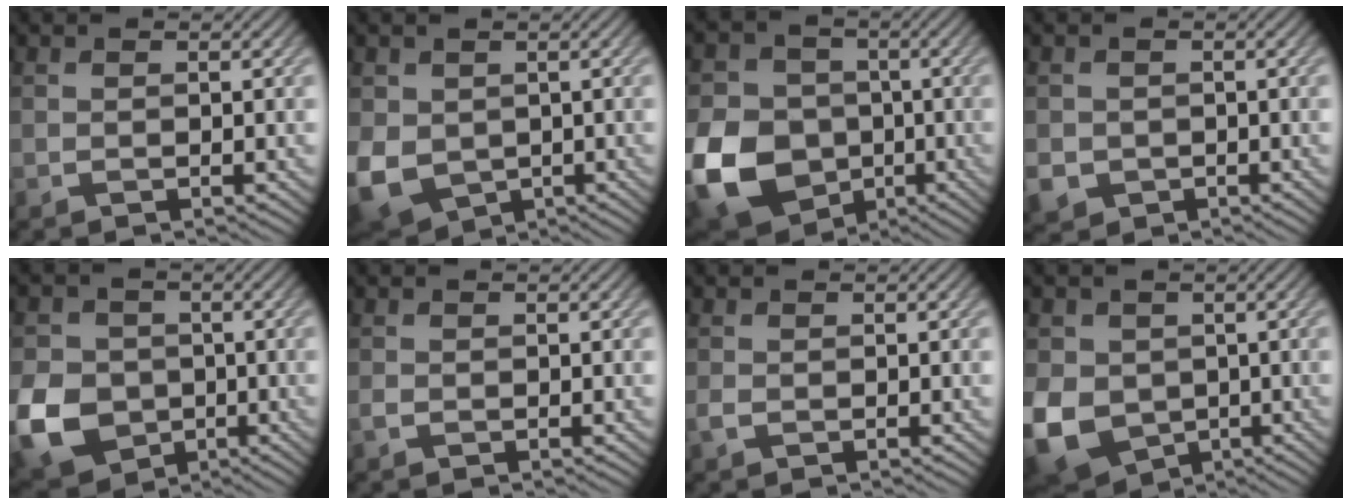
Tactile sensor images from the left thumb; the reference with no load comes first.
{"total": 8.2, "force": [-0.7, 6.6, 4.9], "torque": [-0.146, -0.027, -0.008]}
{"total": 15.1, "force": [-4.4, 12.2, 7.8], "torque": [-0.228, -0.044, -0.082]}
{"total": 3.4, "force": [-1.0, 3.1, 1.0], "torque": [-0.030, -0.018, -0.021]}
{"total": 10.3, "force": [-2.9, 8.5, 5.1], "torque": [-0.145, -0.025, -0.066]}
{"total": 0.6, "force": [-0.3, 0.4, 0.3], "torque": [-0.009, -0.002, -0.006]}
{"total": 0.9, "force": [-0.3, 0.5, 0.6], "torque": [-0.017, -0.003, -0.007]}
{"total": 10.5, "force": [-1.7, 8.6, 5.8], "torque": [-0.161, -0.032, -0.028]}